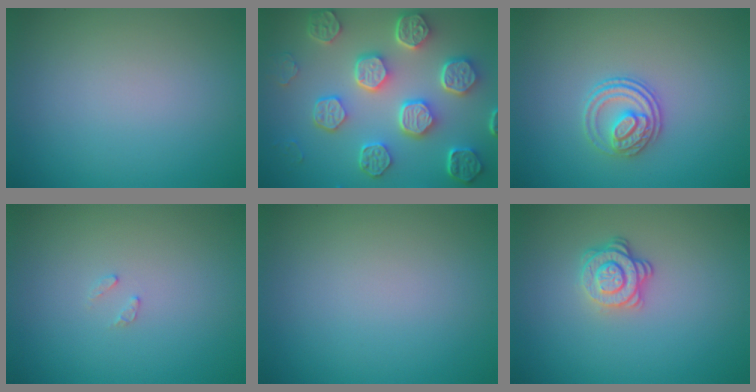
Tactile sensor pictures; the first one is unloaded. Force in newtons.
{"total": 8.3, "press": 6.2, "slide": 5.6}
{"total": 2.8, "press": 2.6, "slide": 1.2}
{"total": 0.8, "press": 0.7, "slide": 0.1}
{"total": 0.0}
{"total": 2.9, "press": 2.5, "slide": 1.6}